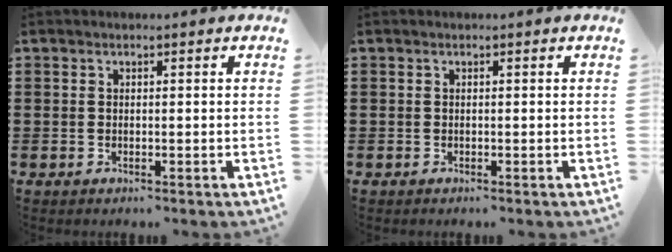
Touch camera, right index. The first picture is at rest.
{"total": 0.0}